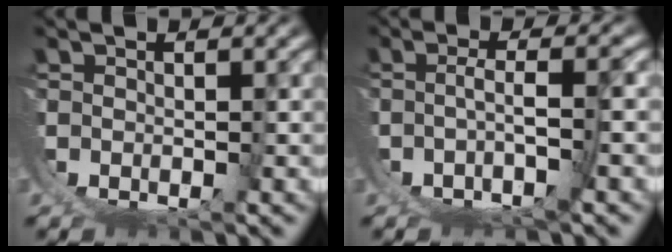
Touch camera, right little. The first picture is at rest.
{"total": 3.5, "force": [-1.7, -0.8, 2.9], "torque": [-0.035, -0.008, -0.020]}